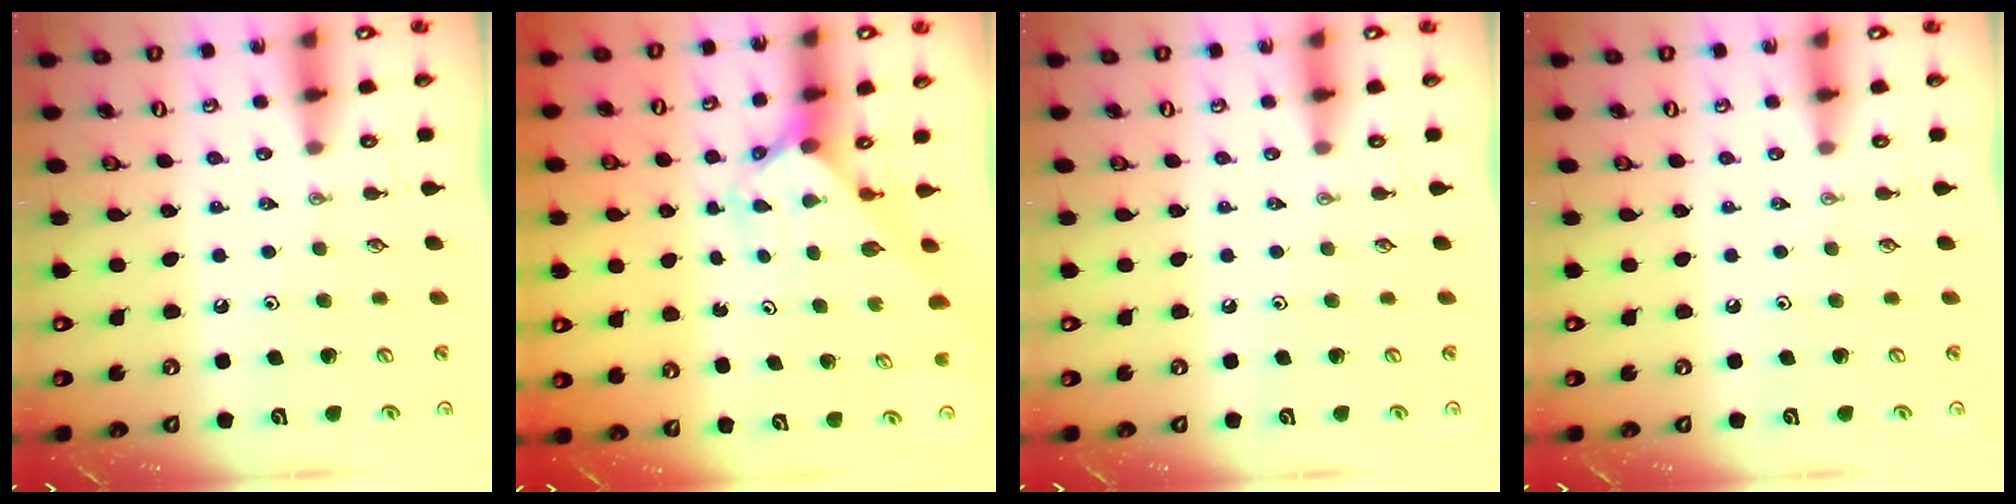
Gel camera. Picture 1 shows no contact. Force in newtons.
{"total": 2.2, "press": 2.2, "slide": 0.2}
{"total": 0.0}
{"total": 0.0}